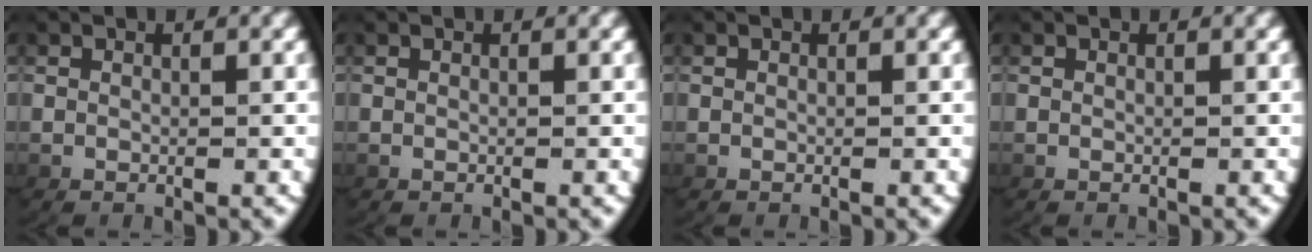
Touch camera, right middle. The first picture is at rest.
{"total": 0.0}
{"total": 0.0}
{"total": 0.0}